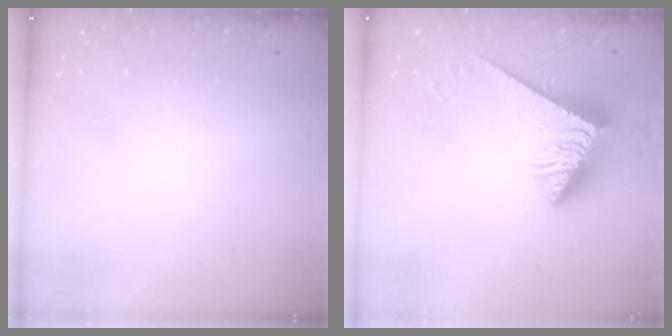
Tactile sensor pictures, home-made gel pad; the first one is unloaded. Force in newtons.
{"total": 6.0, "press": 6.0, "slide": 0.4}